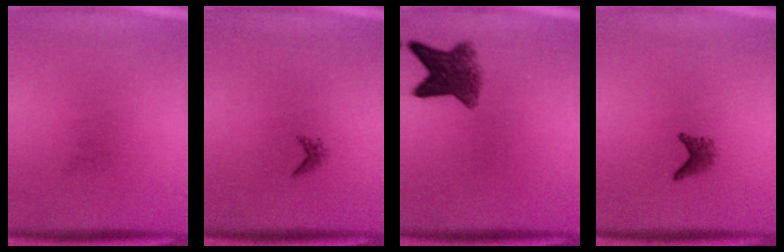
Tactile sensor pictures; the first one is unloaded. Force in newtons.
{"total": 0.9}
{"total": 6.5}
{"total": 1.7}